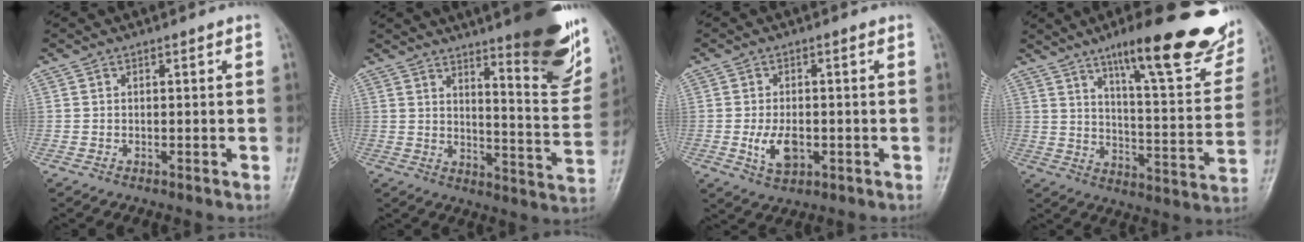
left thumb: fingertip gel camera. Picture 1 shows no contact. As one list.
[{"total": 20.3, "force": [13.5, 4.1, 14.6], "torque": [-0.160, -0.091, 0.183]}, {"total": 5.5, "force": [-1.2, 3.2, 4.3], "torque": [-0.077, -0.004, -0.015]}, {"total": 24.9, "force": [15.6, 5.9, 18.6], "torque": [-0.223, -0.056, 0.226]}]